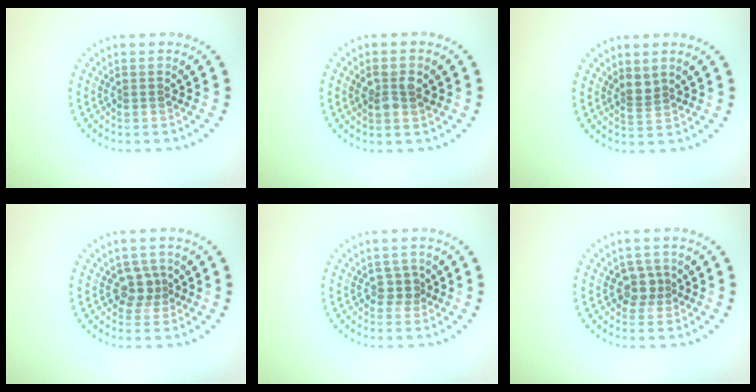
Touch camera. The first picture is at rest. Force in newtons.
{"total": 2.4, "press": 2.4, "slide": 0.5}
{"total": 1.1, "press": 0.7, "slide": 0.9}
{"total": 2.2, "press": 1.8, "slide": 1.2}
{"total": 1.5, "press": 1.2, "slide": 0.9}
{"total": 2.0, "press": 1.6, "slide": 1.1}